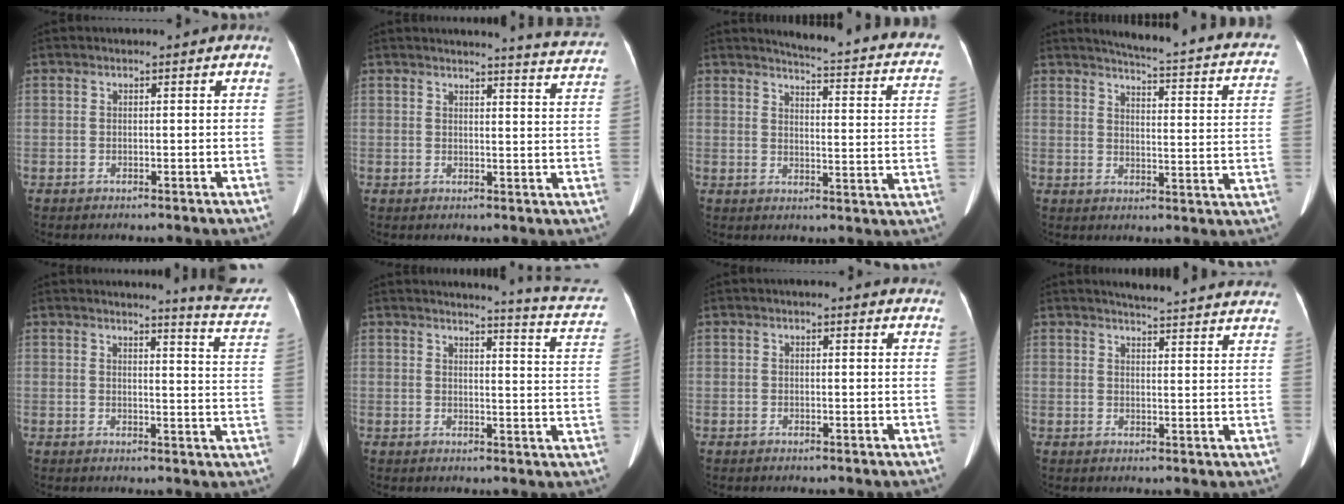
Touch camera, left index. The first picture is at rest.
{"total": 9.6, "force": [9.5, -0.6, 1.4], "torque": [-0.015, -0.055, 0.088]}
{"total": 18.1, "force": [15.8, 2.1, 8.5], "torque": [-0.100, -0.058, 0.163]}
{"total": 19.7, "force": [16.7, 2.3, 10.2], "torque": [-0.123, -0.044, 0.178]}
{"total": 10.4, "force": [10.2, -1.4, 1.4], "torque": [-0.016, -0.095, 0.097]}
{"total": 12.5, "force": [12.3, -1.0, 2.4], "torque": [-0.024, -0.089, 0.113]}
{"total": 5.9, "force": [5.5, 1.2, 2.0], "torque": [-0.012, 0.004, 0.039]}
{"total": 21.4, "force": [20.5, 1.5, 6.1], "torque": [-0.072, -0.051, 0.229]}